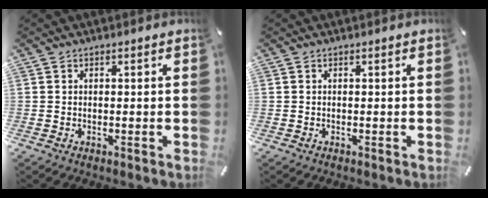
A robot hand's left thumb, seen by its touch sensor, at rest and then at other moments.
{"total": 0.0}